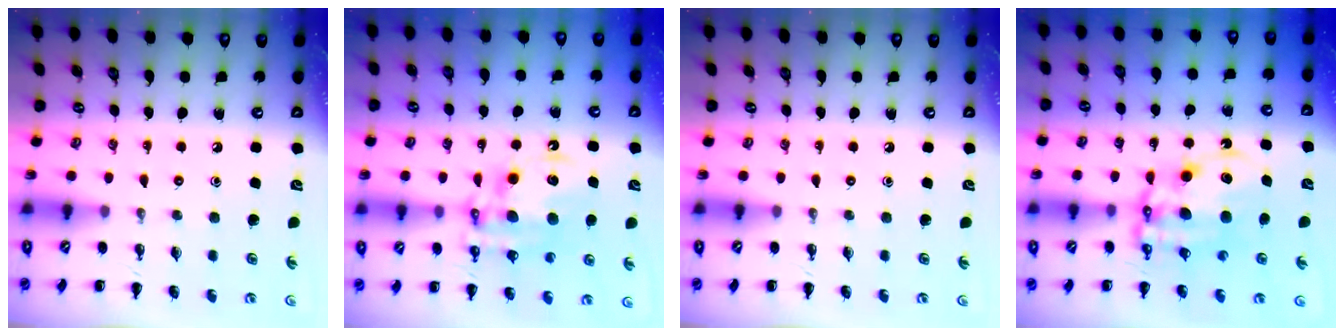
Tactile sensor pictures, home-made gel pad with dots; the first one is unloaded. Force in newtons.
{"total": 13.8, "press": 13.4, "slide": 3.3}
{"total": 0.0}
{"total": 11.6, "press": 11.4, "slide": 2.5}